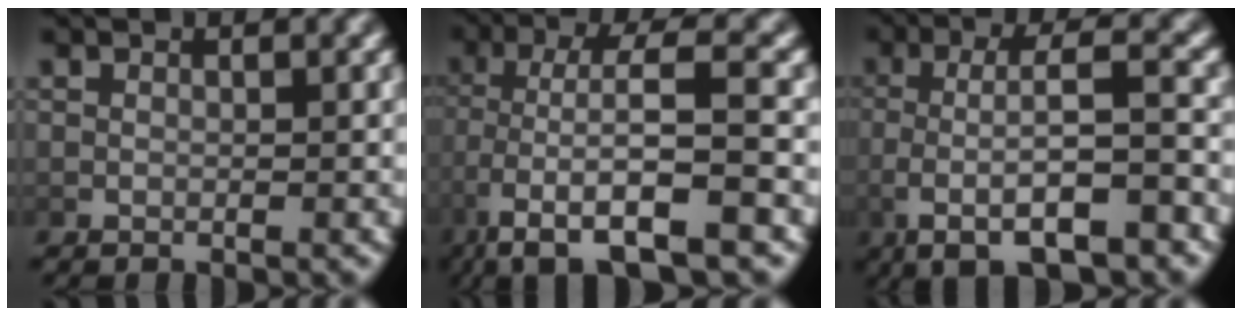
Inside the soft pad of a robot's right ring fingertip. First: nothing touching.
{"total": 8.6, "force": [-4.1, 3.9, 6.5], "torque": [-0.138, -0.027, -0.047]}
{"total": 6.3, "force": [-1.5, 2.2, 5.7], "torque": [-0.115, -0.005, -0.017]}